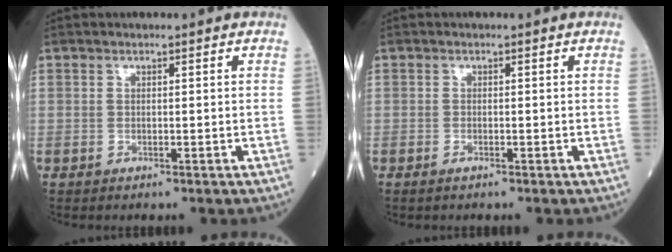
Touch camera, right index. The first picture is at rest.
{"total": 0.6, "force": [-0.4, 0.1, 0.4], "torque": [-0.007, 0.000, -0.007]}